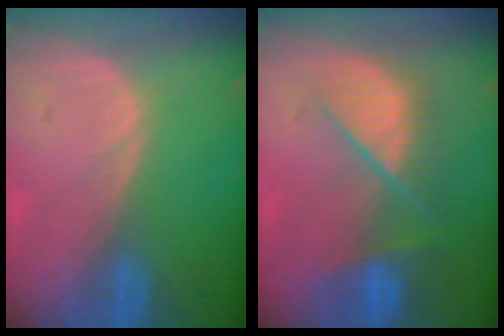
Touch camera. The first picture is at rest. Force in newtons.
{"total": 9.1, "press": 8.0, "slide": 4.3}